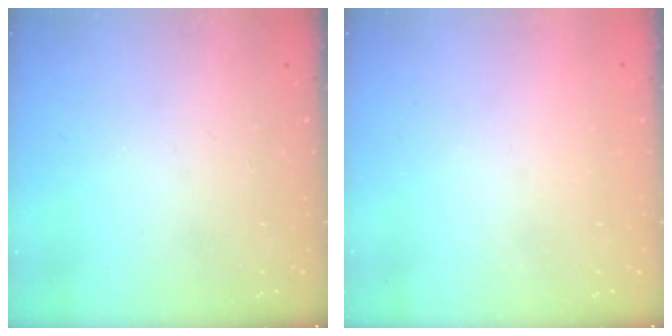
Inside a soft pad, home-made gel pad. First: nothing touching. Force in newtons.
{"total": 1.6, "press": 1.6, "slide": 0.2}